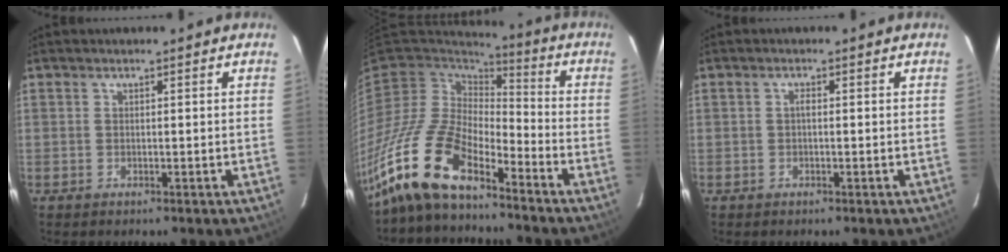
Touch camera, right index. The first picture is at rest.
{"total": 15.7, "force": [-12.0, 5.4, 8.6], "torque": [-0.183, -0.007, -0.238]}
{"total": 0.7, "force": [-0.1, 0.3, 0.7], "torque": [-0.013, 0.005, -0.003]}